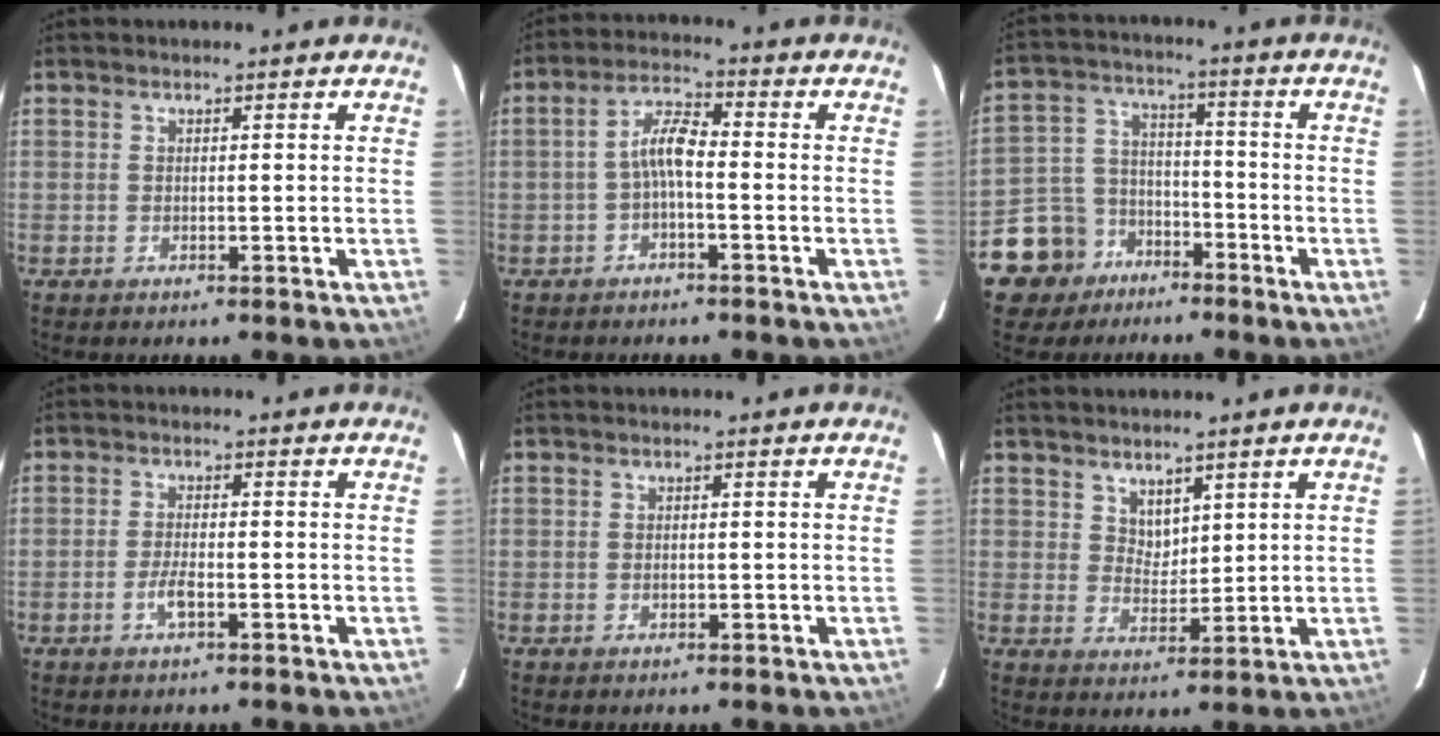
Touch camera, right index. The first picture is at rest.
{"total": 4.9, "force": [-1.5, 1.4, 4.5], "torque": [-0.092, 0.016, -0.029]}
{"total": 11.2, "force": [-7.0, 8.6, 1.8], "torque": [-0.065, 0.042, -0.109]}
{"total": 3.1, "force": [-1.5, 0.9, 2.6], "torque": [-0.058, 0.000, -0.029]}
{"total": 0.8, "force": [-0.1, 0.6, 0.6], "torque": [-0.008, 0.002, -0.001]}
{"total": 3.9, "force": [2.8, 2.4, 1.2], "torque": [-0.010, 0.002, 0.056]}